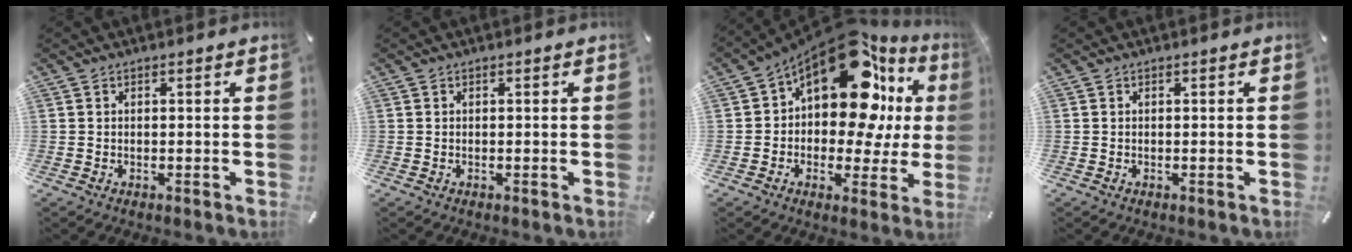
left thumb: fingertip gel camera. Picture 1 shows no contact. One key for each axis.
{"total": 0.0}
{"total": 20.3, "fx": 8.2, "fy": 11.0, "fz": 15.1, "tx": -0.245, "ty": -0.065, "tz": 0.133}
{"total": 0.0}